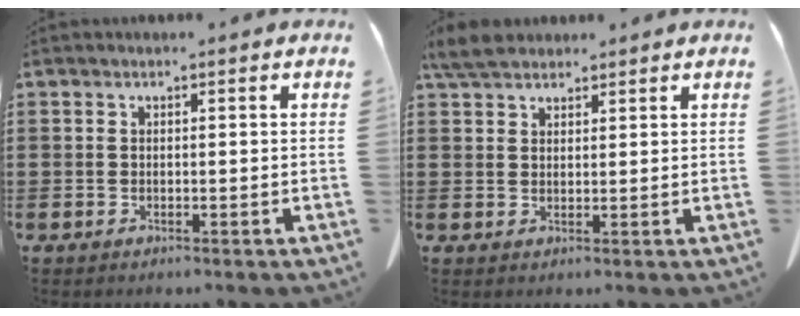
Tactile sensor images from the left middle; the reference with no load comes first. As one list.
[{"total": 4.3, "force": [3.8, 1.4, 1.7], "torque": [-0.045, -0.002, 0.074]}]